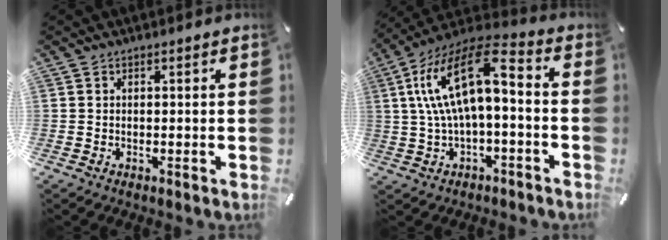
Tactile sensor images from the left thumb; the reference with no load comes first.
{"total": 17.2, "force": [3.2, 7.2, 15.3], "torque": [-0.299, -0.007, 0.052]}